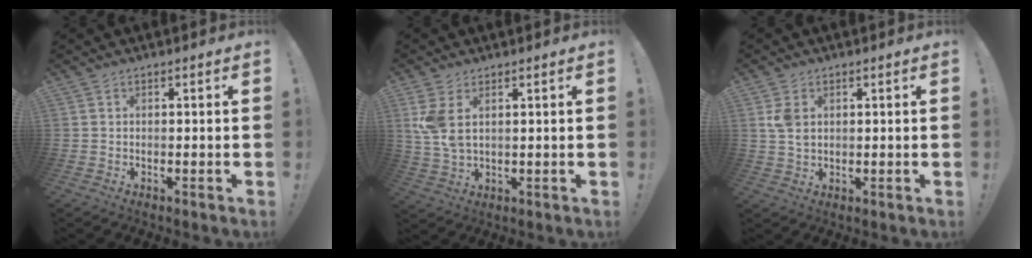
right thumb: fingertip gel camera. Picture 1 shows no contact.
{"total": 6.8, "force": [2.5, 3.3, 5.4], "torque": [-0.113, -0.016, 0.045]}
{"total": 4.1, "force": [1.6, 2.8, 2.6], "torque": [-0.043, -0.001, 0.030]}